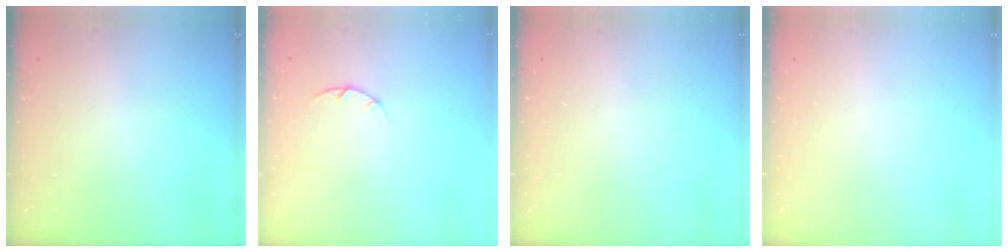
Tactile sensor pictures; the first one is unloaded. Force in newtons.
{"total": 2.0, "press": 1.9, "slide": 0.4}
{"total": 0.0}
{"total": 0.0}